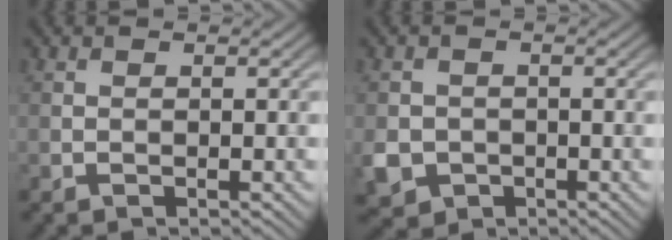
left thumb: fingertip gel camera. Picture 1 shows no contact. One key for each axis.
{"total": 3.7, "fx": -1.4, "fy": 3.2, "fz": 1.4, "tx": -0.039, "ty": -0.014, "tz": -0.031}